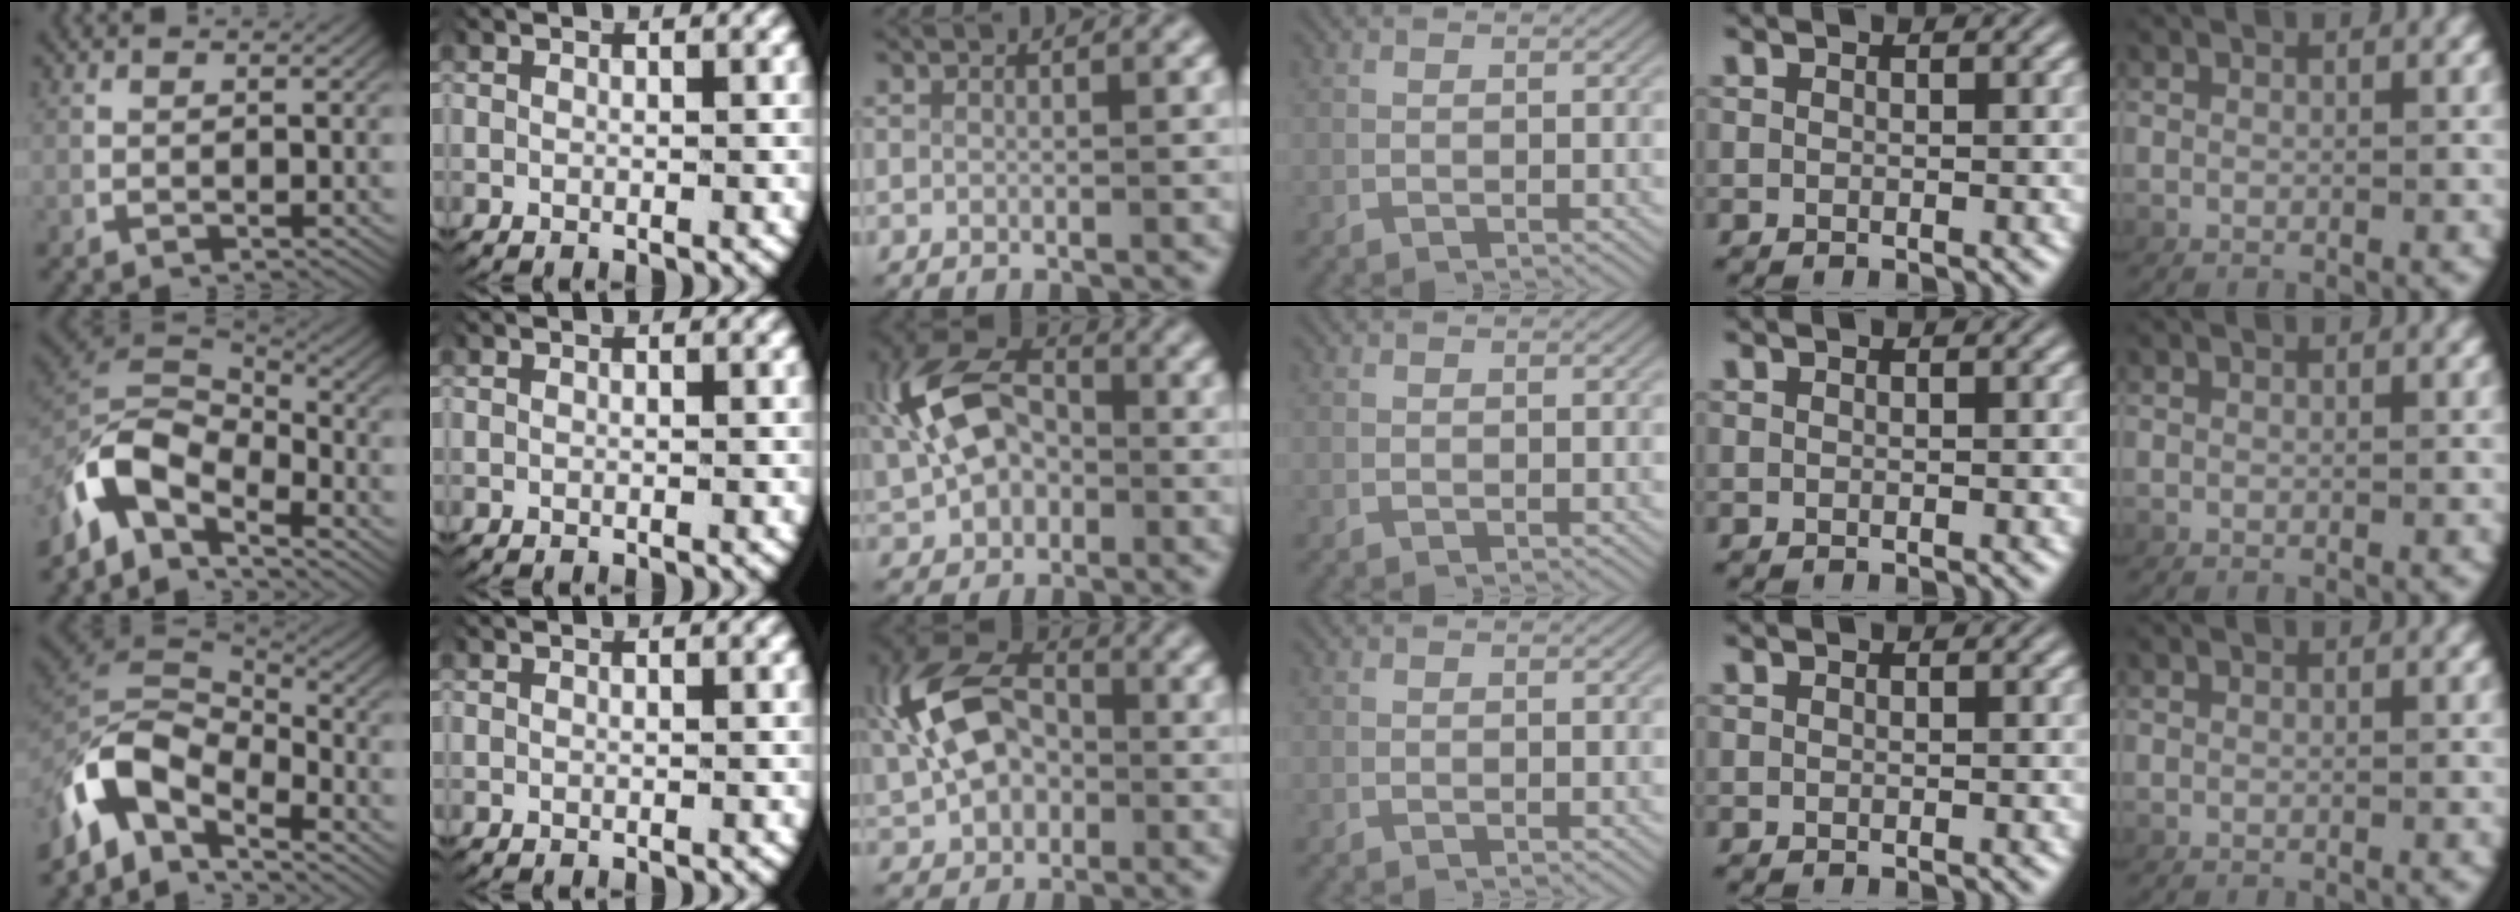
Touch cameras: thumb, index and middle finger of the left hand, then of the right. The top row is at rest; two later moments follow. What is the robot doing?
{"motion": "lift_and_place", "object": "fork"}